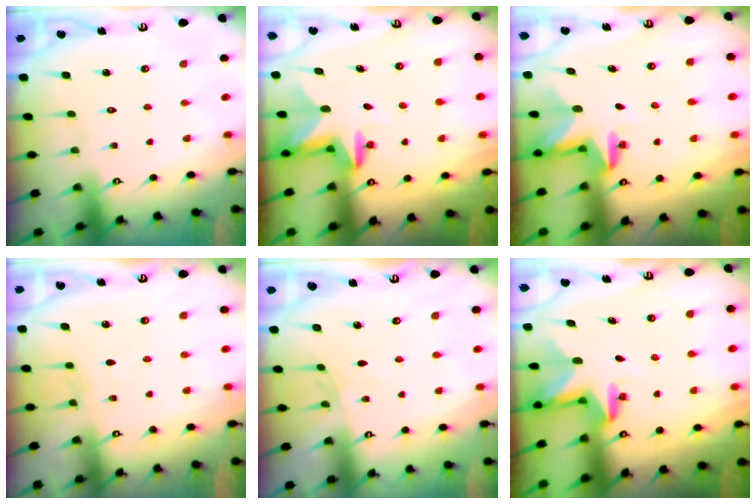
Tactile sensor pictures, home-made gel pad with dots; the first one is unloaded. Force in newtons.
{"total": 2.8, "press": 2.7, "slide": 0.6}
{"total": 2.9, "press": 2.9, "slide": 0.2}
{"total": 2.6, "press": 2.6, "slide": 0.4}
{"total": 1.4, "press": 1.3, "slide": 0.3}
{"total": 2.8, "press": 2.8, "slide": 0.2}